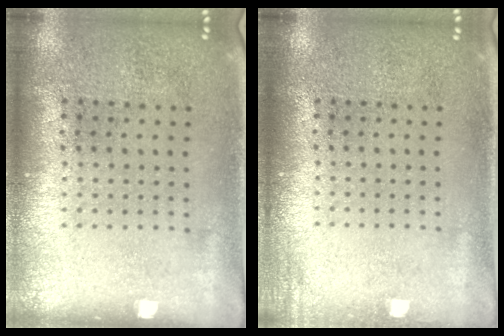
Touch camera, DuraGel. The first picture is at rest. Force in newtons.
{"total": 0.9, "press": 0.9, "slide": 0.1}